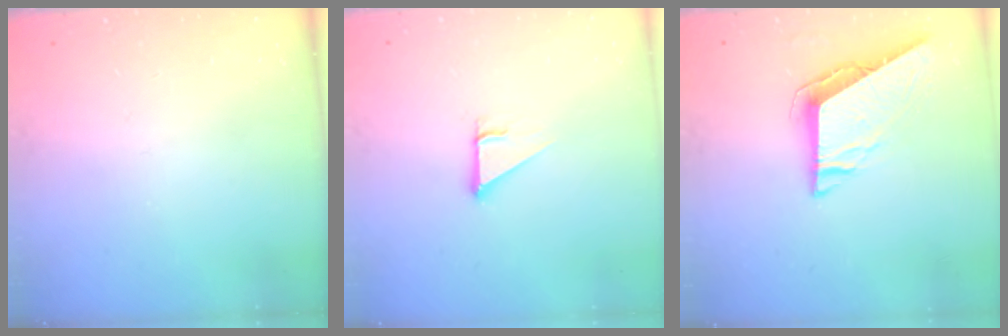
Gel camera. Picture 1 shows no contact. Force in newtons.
{"total": 2.9, "press": 2.8, "slide": 0.2}
{"total": 7.5, "press": 7.5, "slide": 0.3}